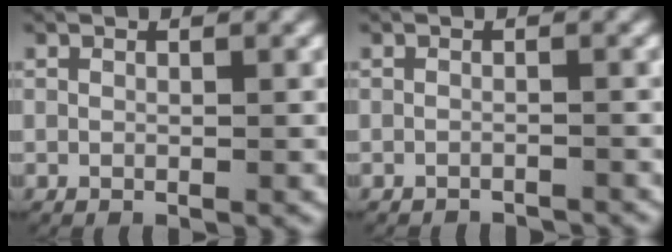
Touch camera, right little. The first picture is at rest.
{"total": 1.6, "force": [-1.6, 0.1, 0.0], "torque": [-0.002, -0.007, -0.024]}